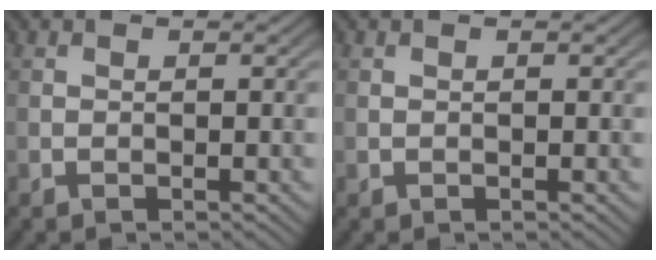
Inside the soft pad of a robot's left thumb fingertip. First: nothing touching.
{"total": 0.0}